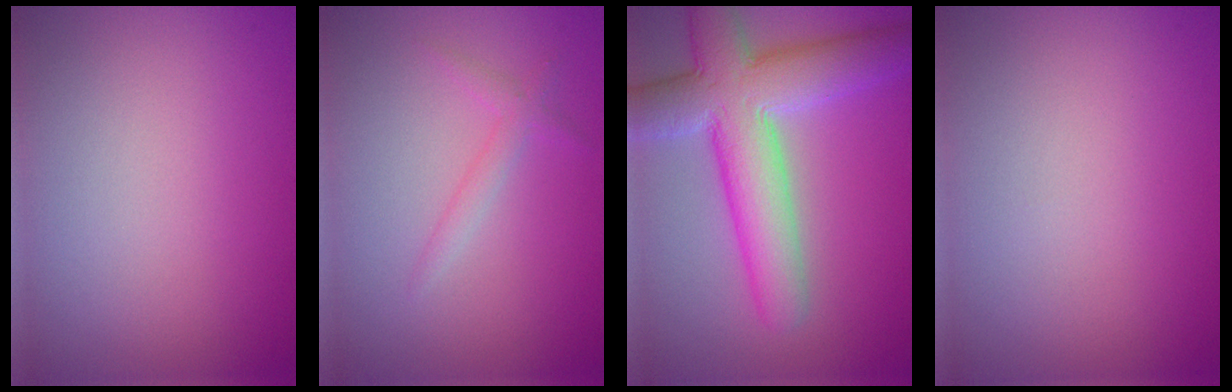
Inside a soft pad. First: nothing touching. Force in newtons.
{"total": 1.3, "press": 1.3, "slide": 0.1}
{"total": 9.3, "press": 9.2, "slide": 0.5}
{"total": 0.0}